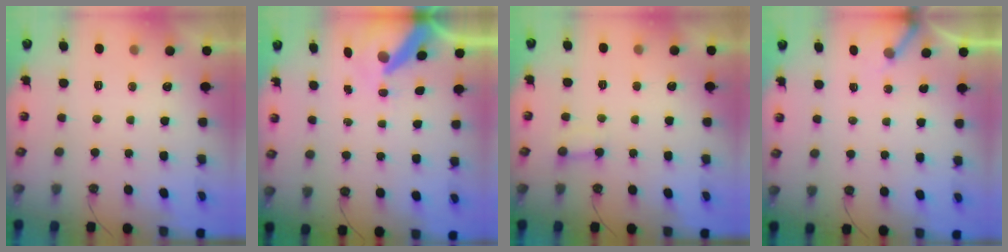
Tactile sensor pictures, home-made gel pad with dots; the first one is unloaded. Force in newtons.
{"total": 10.1, "press": 10.0, "slide": 1.3}
{"total": 3.8, "press": 3.8, "slide": 0.3}
{"total": 2.7, "press": 2.7, "slide": 0.2}